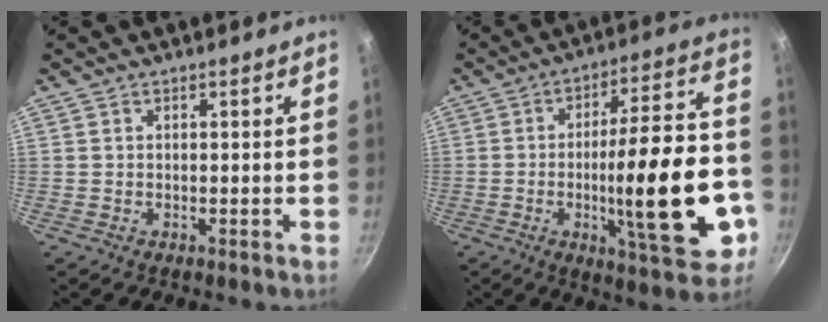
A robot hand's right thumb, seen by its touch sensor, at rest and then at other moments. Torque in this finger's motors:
{"motor_torque": [2.01, 2.97, 2.13, -0.31, 0.28]}